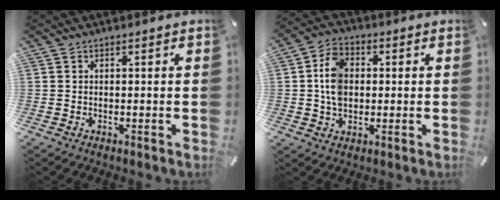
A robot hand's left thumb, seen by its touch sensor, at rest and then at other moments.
{"total": 7.7, "force": [0.4, 5.9, 5.0], "torque": [-0.096, 0.004, 0.006]}